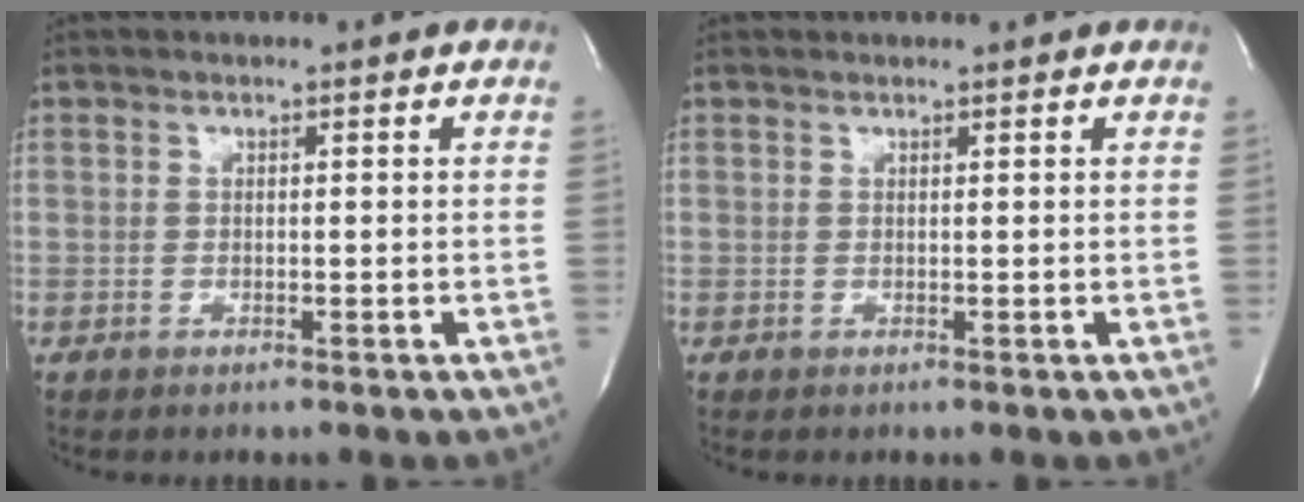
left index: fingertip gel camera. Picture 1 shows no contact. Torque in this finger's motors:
{"motor_torque": [0.16, -0.09, -0.03, -0.01]}